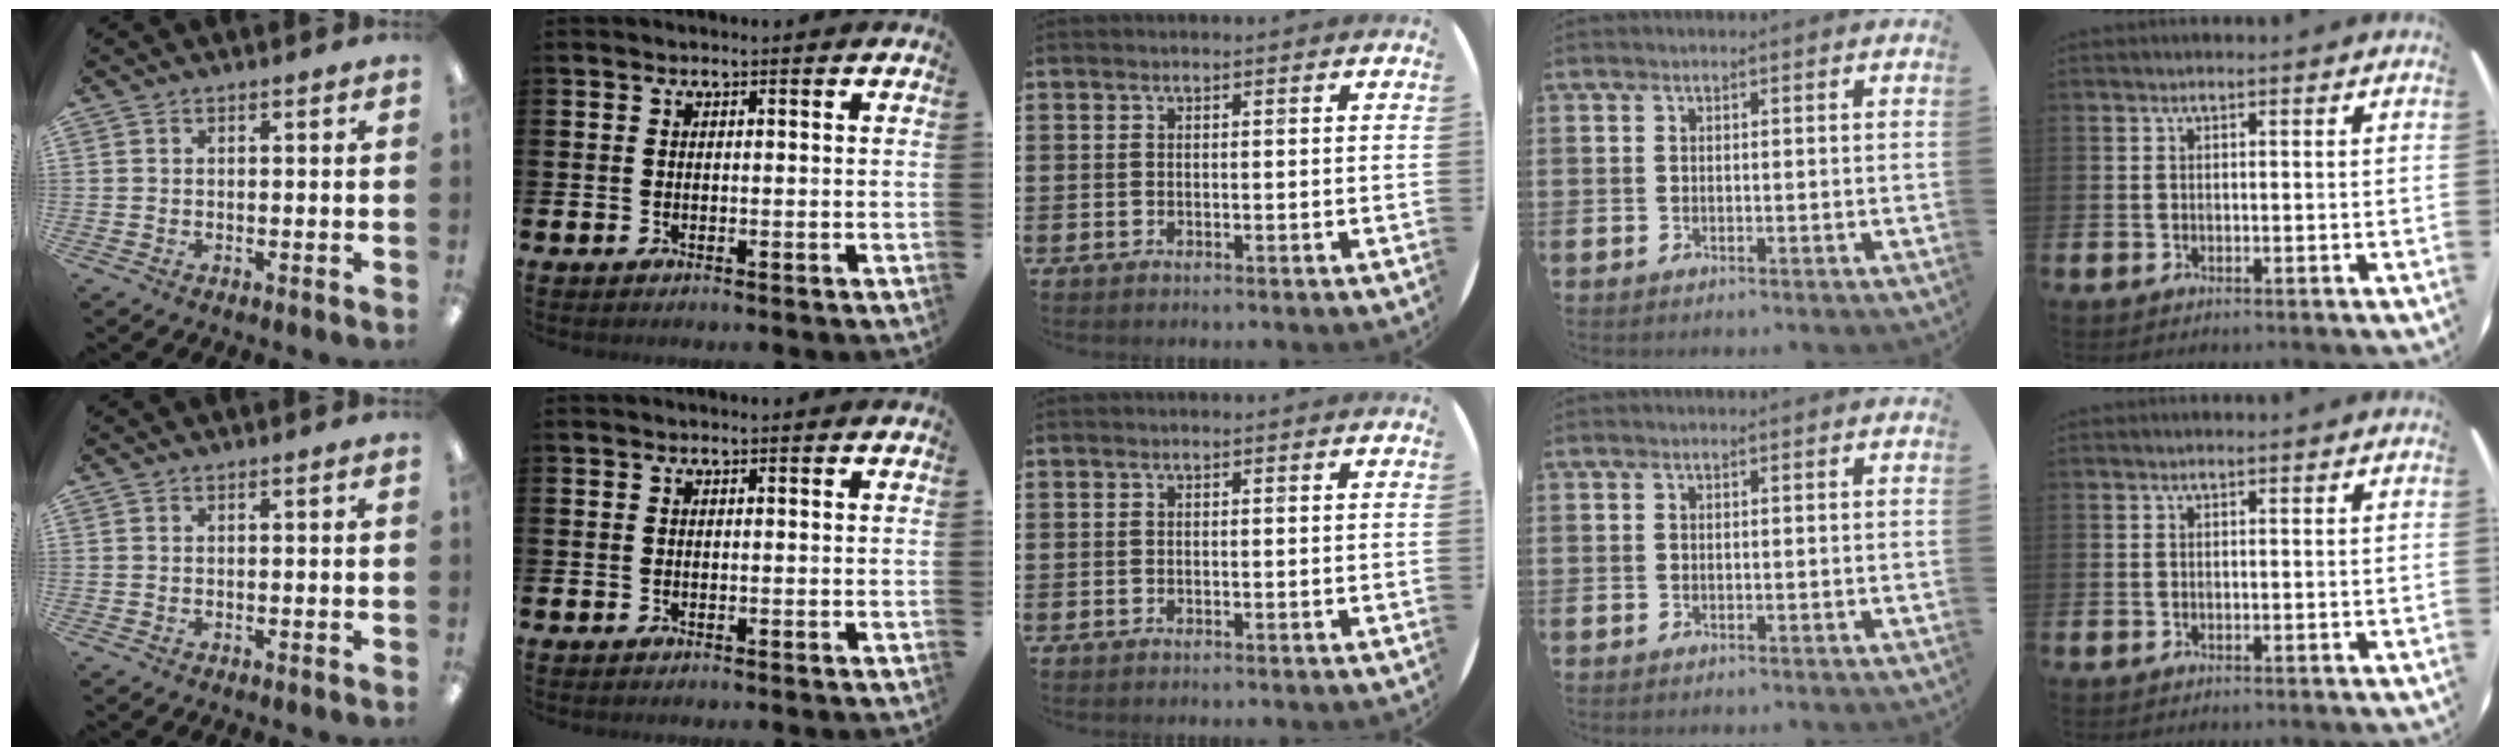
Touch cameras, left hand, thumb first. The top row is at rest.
{}